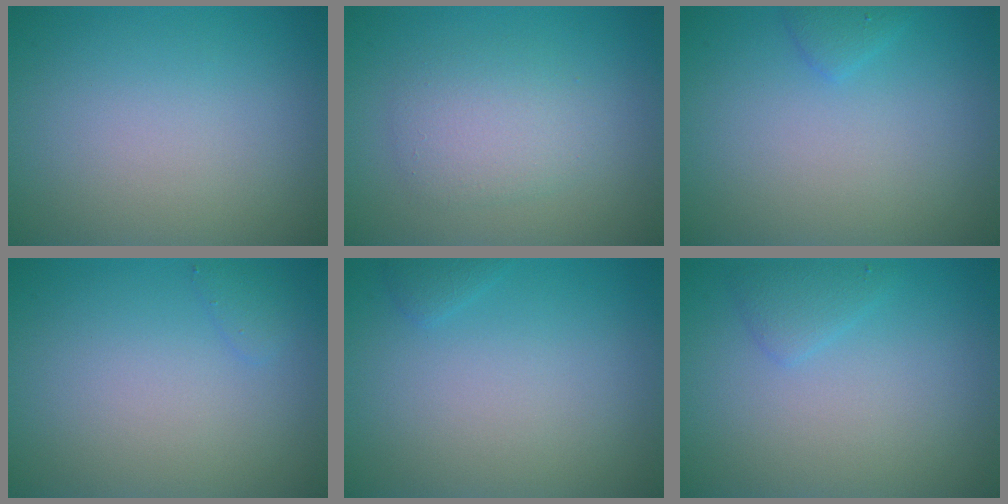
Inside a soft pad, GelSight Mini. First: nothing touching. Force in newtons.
{"total": 2.9, "press": 2.9, "slide": 0.1}
{"total": 1.1, "press": 1.0, "slide": 0.1}
{"total": 0.8, "press": 0.8, "slide": 0.1}
{"total": 0.7, "press": 0.7, "slide": 0.1}
{"total": 1.4, "press": 1.4, "slide": 0.0}